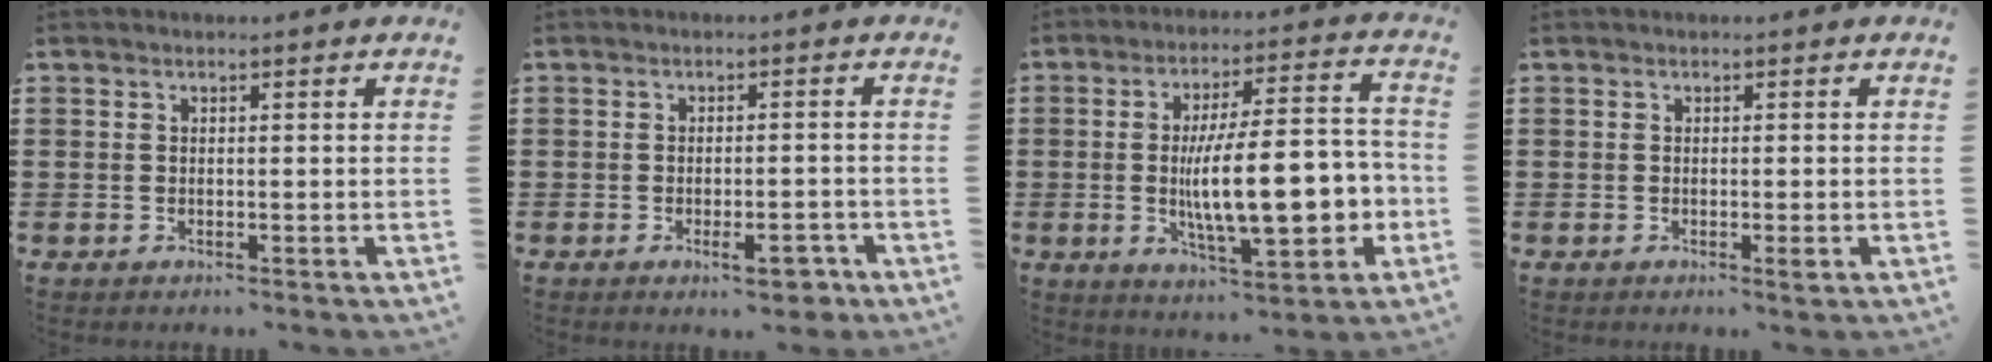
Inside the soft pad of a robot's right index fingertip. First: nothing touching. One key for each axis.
{"total": 4.5, "fx": -2.3, "fy": 1.5, "fz": 3.6, "tx": -0.052, "ty": 0.002, "tz": -0.037}
{"total": 15.5, "fx": -2.6, "fy": 5.4, "fz": 14.3, "tx": -0.208, "ty": -0.011, "tz": -0.044}
{"total": 1.6, "fx": -0.3, "fy": 0.1, "fz": 1.5, "tx": -0.034, "ty": -0.009, "tz": -0.007}